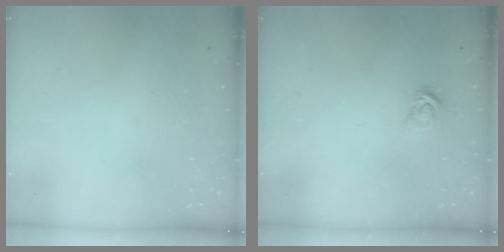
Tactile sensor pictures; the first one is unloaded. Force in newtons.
{"total": 4.1, "press": 4.1, "slide": 0.5}